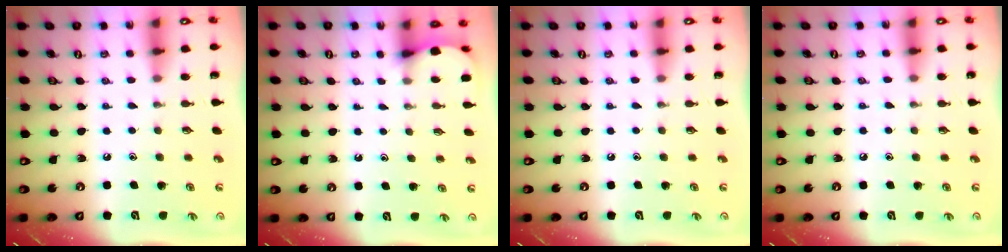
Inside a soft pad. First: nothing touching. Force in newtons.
{"total": 2.2, "press": 2.2, "slide": 0.2}
{"total": 0.0}
{"total": 4.2, "press": 4.1, "slide": 0.5}